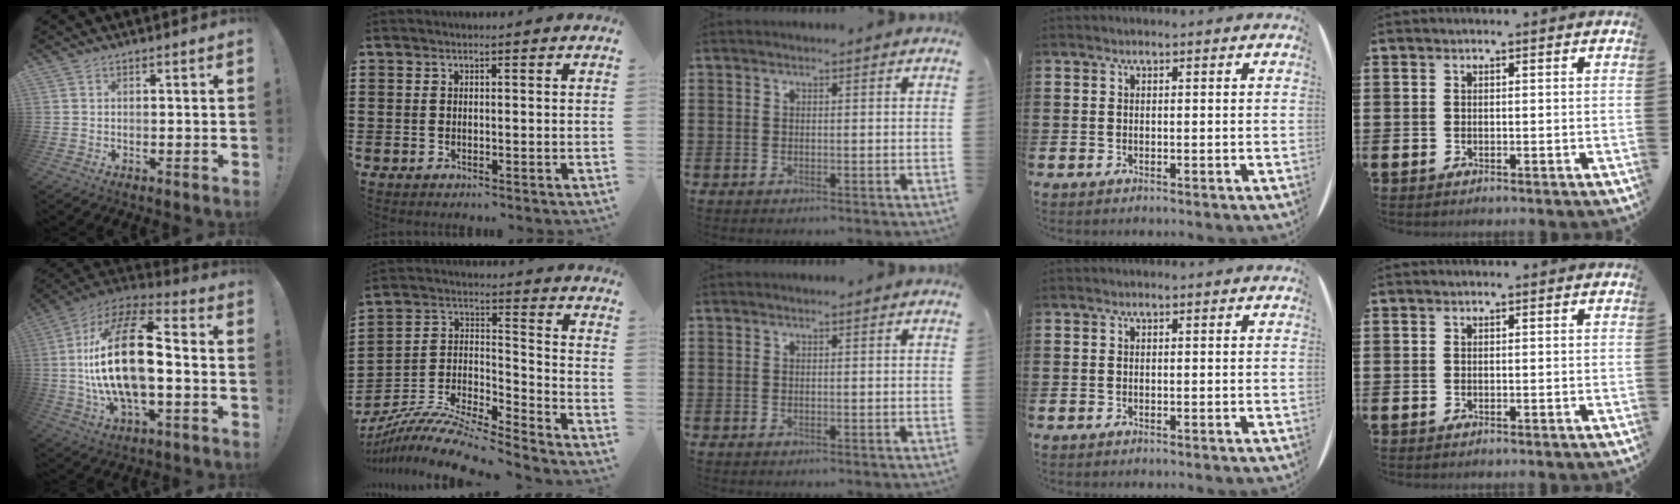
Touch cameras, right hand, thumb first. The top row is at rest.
{"thumb": {"total": 24.9, "force": [-1.2, 11.3, 22.2], "torque": [-0.409, 0.012, -0.021]}, "index": {"total": 9.9, "force": [-9.1, 1.0, 3.7], "torque": [-0.083, 0.003, -0.188]}}